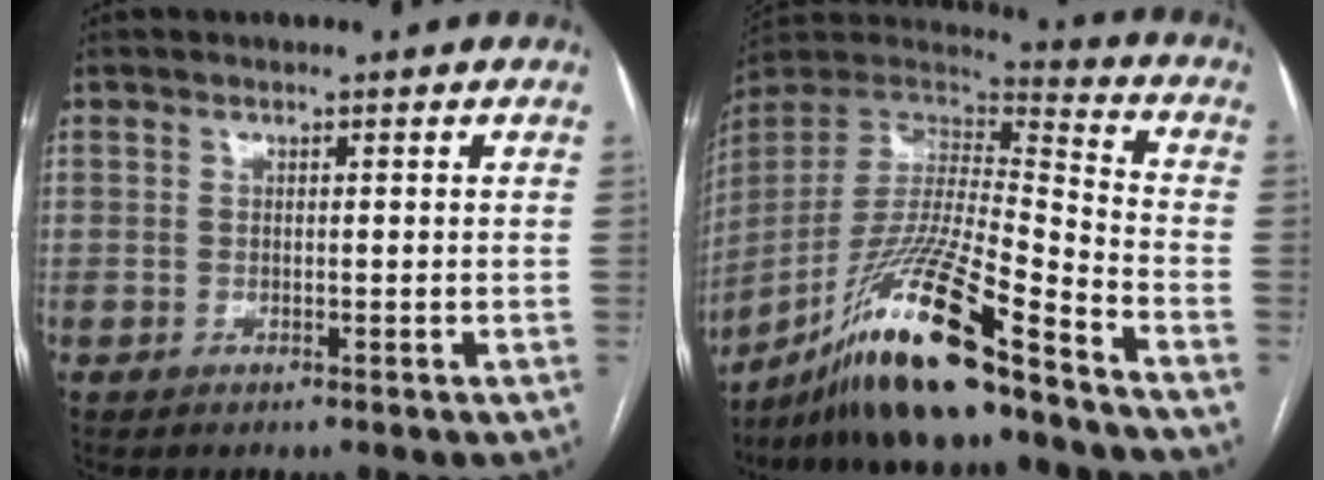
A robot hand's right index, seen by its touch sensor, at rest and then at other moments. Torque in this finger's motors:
{"motor_torque": [1.11, -1.02, 0.74, 0.21]}